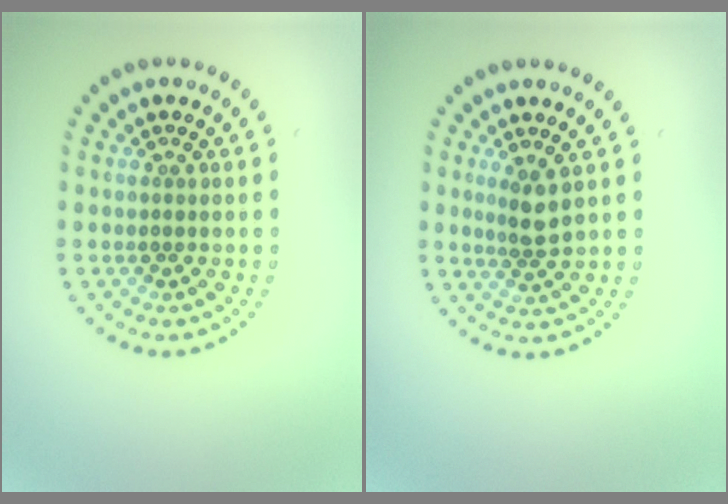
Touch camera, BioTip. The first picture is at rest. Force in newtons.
{"total": 2.1, "press": 1.7, "slide": 1.2}